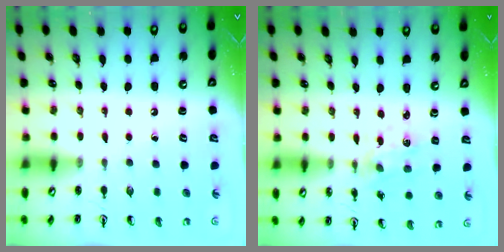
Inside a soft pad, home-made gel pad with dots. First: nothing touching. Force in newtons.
{"total": 1.7, "press": 1.7, "slide": 0.0}